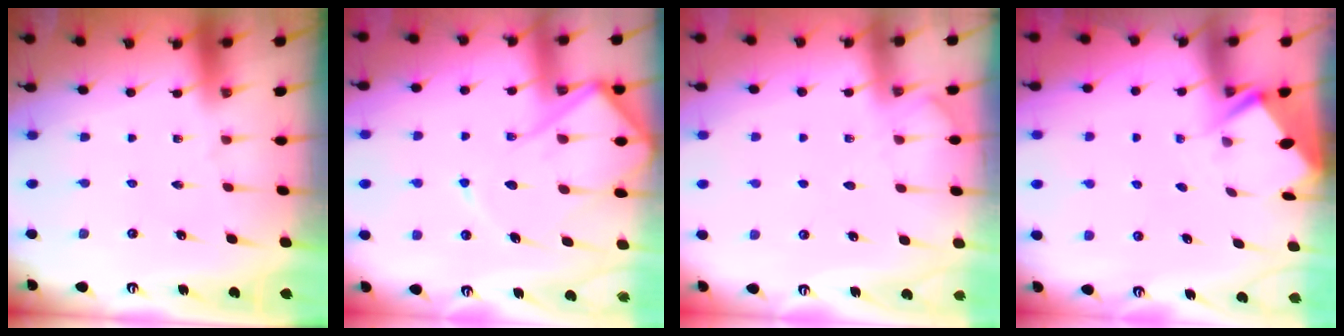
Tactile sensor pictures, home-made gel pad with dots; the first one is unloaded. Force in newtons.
{"total": 12.7, "press": 12.6, "slide": 1.1}
{"total": 5.5, "press": 5.5, "slide": 0.6}
{"total": 2.8, "press": 2.8, "slide": 0.3}